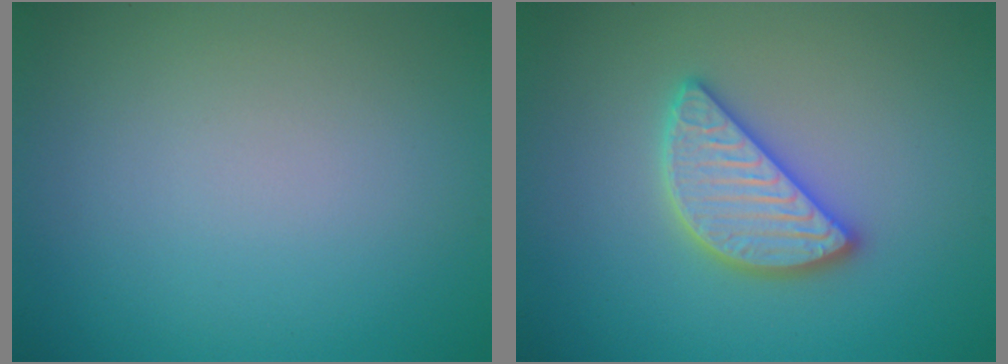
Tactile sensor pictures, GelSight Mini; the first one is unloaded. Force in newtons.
{"total": 4.5, "press": 4.5, "slide": 0.3}